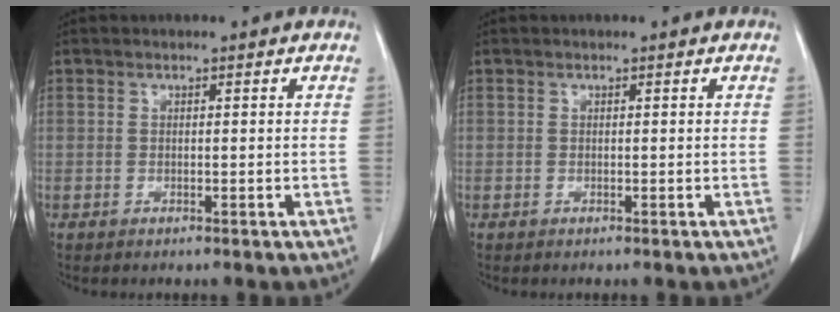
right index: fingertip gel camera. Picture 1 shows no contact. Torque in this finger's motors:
{"motor_torque": [0.00, 0.00, 0.00, 0.00]}